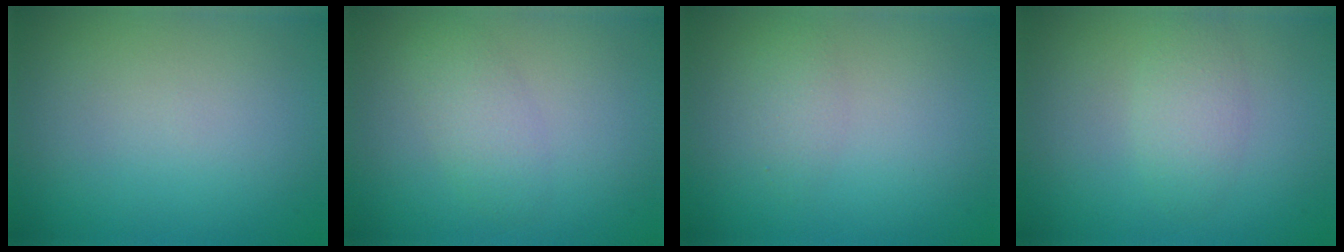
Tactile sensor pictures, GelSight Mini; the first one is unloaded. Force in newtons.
{"total": 2.2, "press": 2.2, "slide": 0.0}
{"total": 1.3, "press": 1.3, "slide": 0.0}
{"total": 2.4, "press": 2.4, "slide": 0.0}